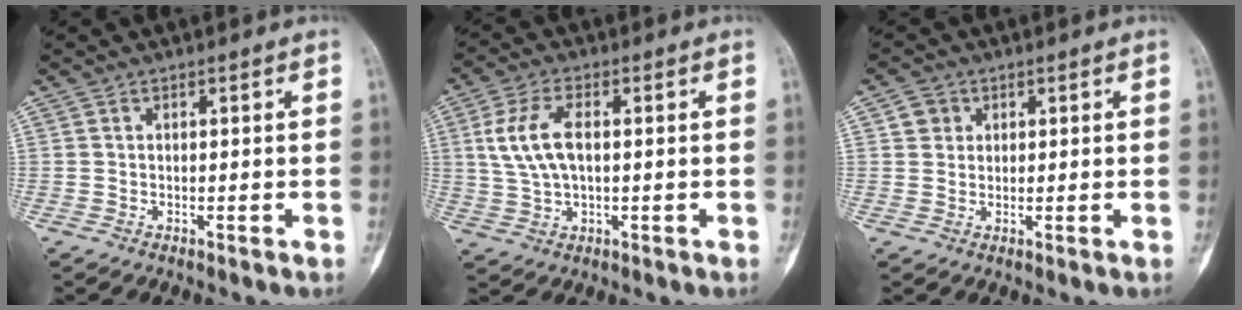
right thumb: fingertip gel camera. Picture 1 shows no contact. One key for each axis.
{"total": 8.8, "fx": 1.2, "fy": 4.6, "fz": 7.4, "tx": -0.158, "ty": 0.011, "tz": 0.029}
{"total": 2.9, "fx": 1.0, "fy": 2.6, "fz": 0.7, "tx": 0.004, "ty": -0.002, "tz": 0.015}